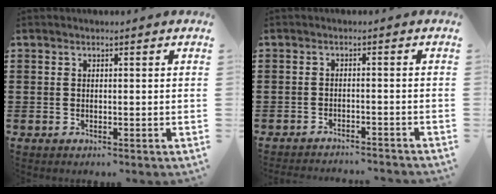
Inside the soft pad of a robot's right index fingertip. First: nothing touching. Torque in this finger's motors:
{"motor_torque": [0.28, 0.27, -0.06, 0.03]}